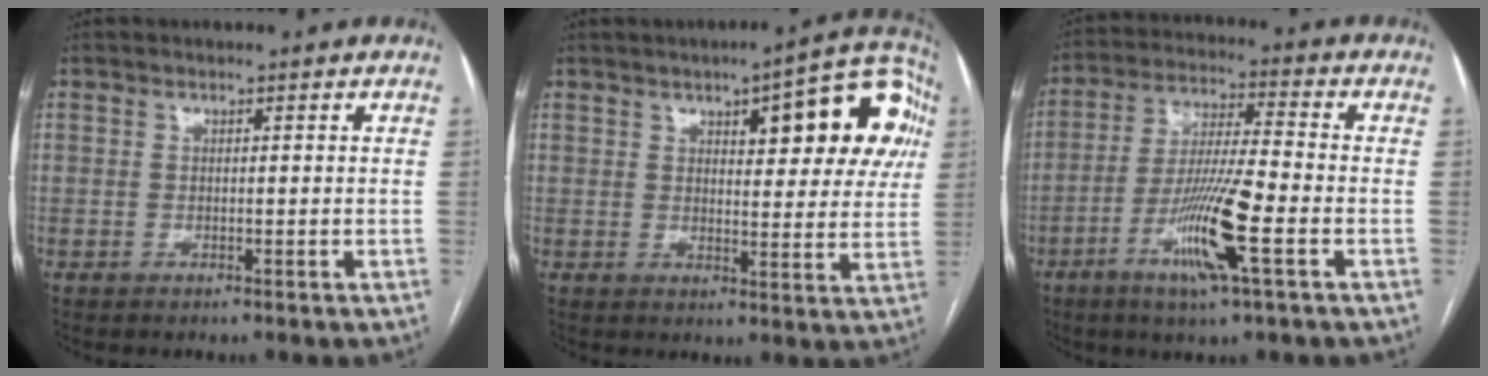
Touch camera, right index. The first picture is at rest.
{"total": 14.8, "force": [5.3, 5.1, 12.8], "torque": [-0.140, 0.031, 0.062]}
{"total": 12.2, "force": [-4.7, 0.3, 11.3], "torque": [-0.220, -0.014, -0.090]}